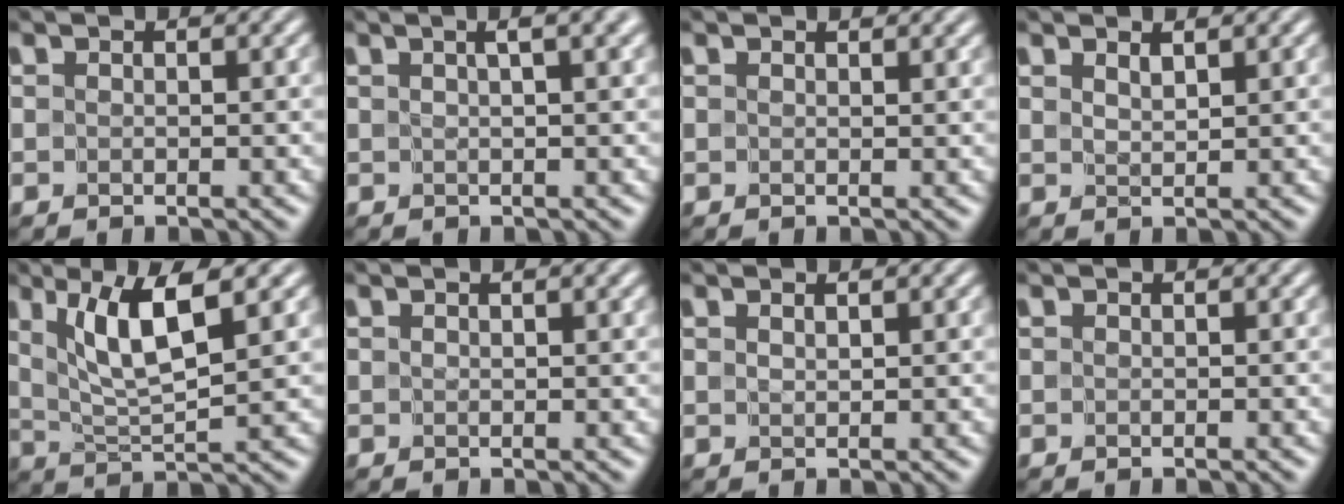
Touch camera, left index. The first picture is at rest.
{"total": 5.6, "force": [2.8, 2.2, 4.3], "torque": [-0.032, 0.023, 0.009]}
{"total": 1.5, "force": [1.1, 0.5, 0.9], "torque": [-0.006, -0.003, 0.010]}
{"total": 1.0, "force": [1.0, 0.0, 0.3], "torque": [-0.002, -0.001, 0.016]}
{"total": 6.1, "force": [2.3, 1.2, 5.5], "torque": [-0.095, -0.004, 0.043]}
{"total": 1.2, "force": [0.7, 0.2, 0.9], "torque": [-0.011, -0.002, 0.009]}
{"total": 0.7, "force": [0.7, 0.0, 0.2], "torque": [0.001, -0.004, 0.007]}
{"total": 0.0}